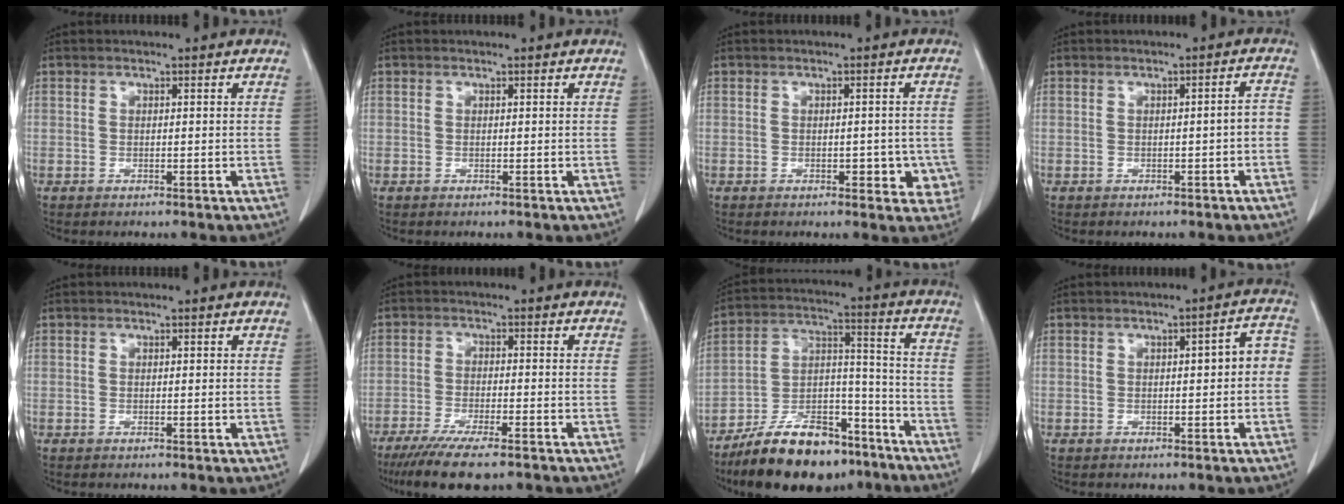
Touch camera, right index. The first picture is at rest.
{"total": 0.0}
{"total": 4.6, "force": [-1.4, 2.4, 3.6], "torque": [-0.023, 0.006, -0.012]}
{"total": 2.0, "force": [-0.7, 0.3, 1.8], "torque": [-0.019, 0.004, -0.010]}
{"total": 0.0}
{"total": 10.0, "force": [-7.6, 1.2, 6.4], "torque": [-0.098, -0.021, -0.119]}
{"total": 17.9, "force": [-13.6, 6.8, 9.5], "torque": [-0.173, 0.025, -0.228]}
{"total": 4.1, "force": [-0.1, 1.1, 3.9], "torque": [-0.043, 0.021, -0.007]}